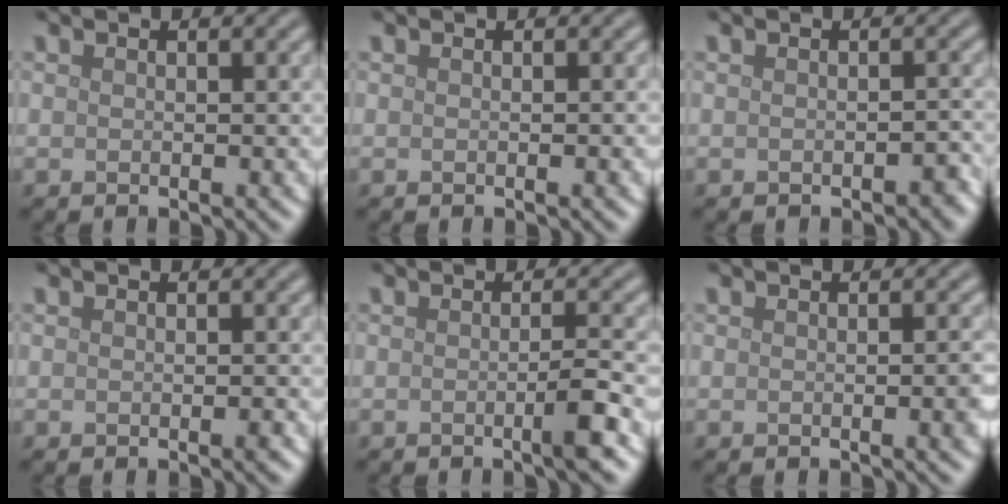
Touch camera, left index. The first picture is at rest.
{"total": 0.6, "force": [-0.1, 0.0, 0.6], "torque": [-0.006, 0.001, -0.001]}
{"total": 1.0, "force": [-0.5, 0.5, 0.7], "torque": [-0.012, -0.001, -0.005]}
{"total": 0.5, "force": [-0.2, 0.0, 0.5], "torque": [-0.006, 0.002, -0.003]}
{"total": 2.4, "force": [-0.6, 0.3, 2.3], "torque": [-0.032, 0.000, -0.015]}
{"total": 2.1, "force": [-0.2, 0.5, 2.0], "torque": [-0.020, 0.001, -0.004]}